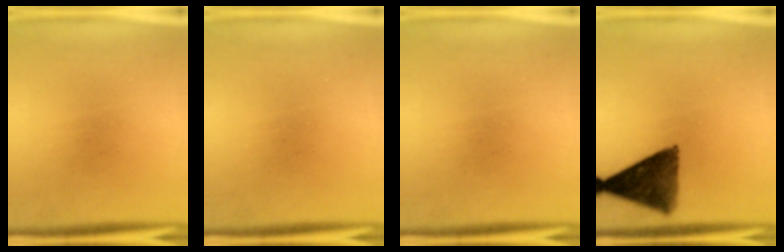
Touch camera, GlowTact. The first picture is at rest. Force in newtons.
{"total": 0.0}
{"total": 0.0}
{"total": 10.5}